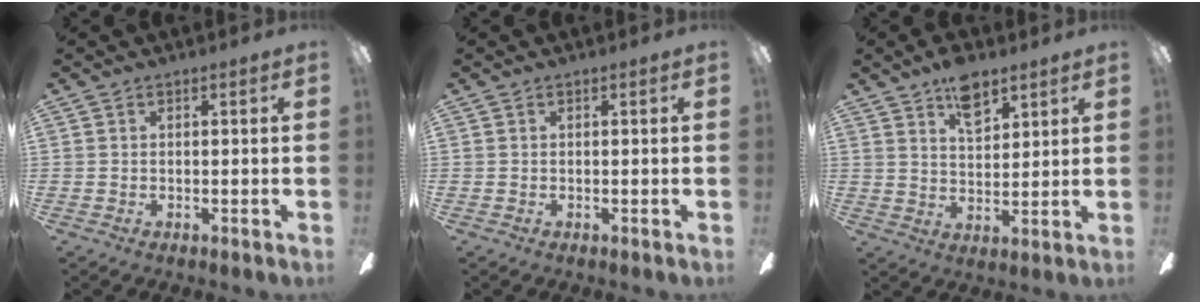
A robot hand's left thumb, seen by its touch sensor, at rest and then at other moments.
{"total": 0.0}
{"total": 8.6, "force": [5.6, 4.2, 4.9], "torque": [-0.070, -0.022, 0.098]}